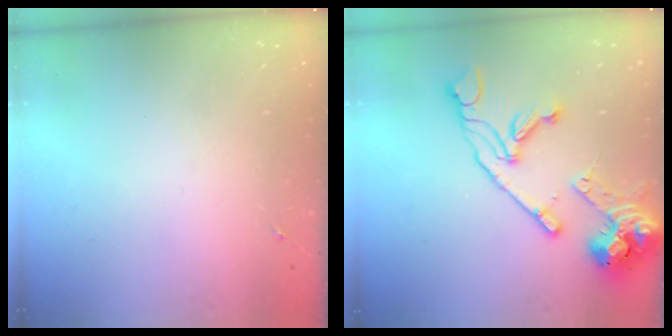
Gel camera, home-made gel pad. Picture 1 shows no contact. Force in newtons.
{"total": 18.4, "press": 18.2, "slide": 2.3}